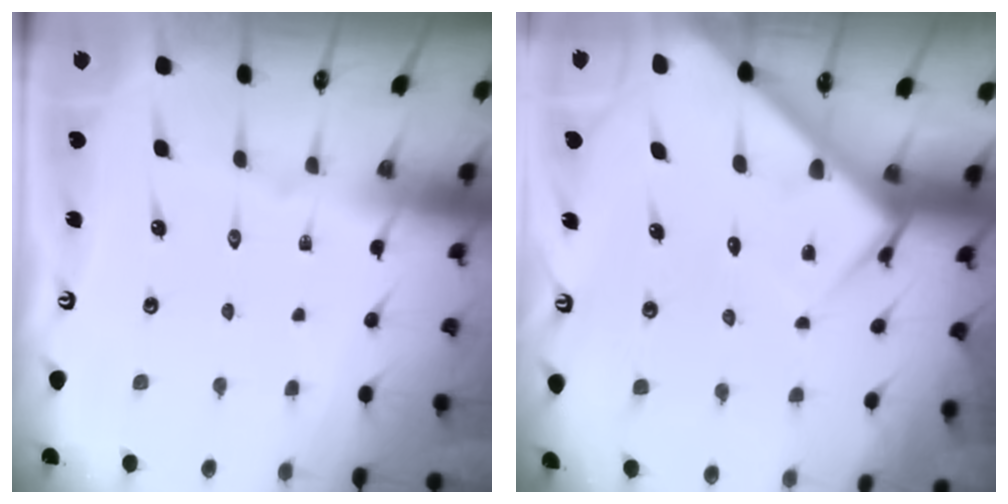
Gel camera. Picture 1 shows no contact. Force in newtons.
{"total": 5.3, "press": 5.3, "slide": 0.4}